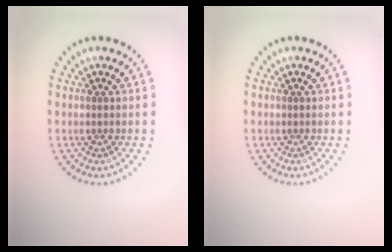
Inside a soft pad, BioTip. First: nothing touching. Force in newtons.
{"total": 0.0}